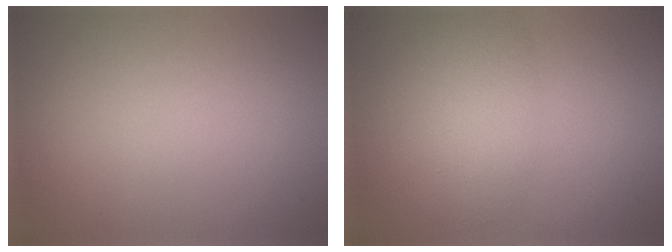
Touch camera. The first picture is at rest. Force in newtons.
{"total": 3.3, "press": 3.3, "slide": 0.1}